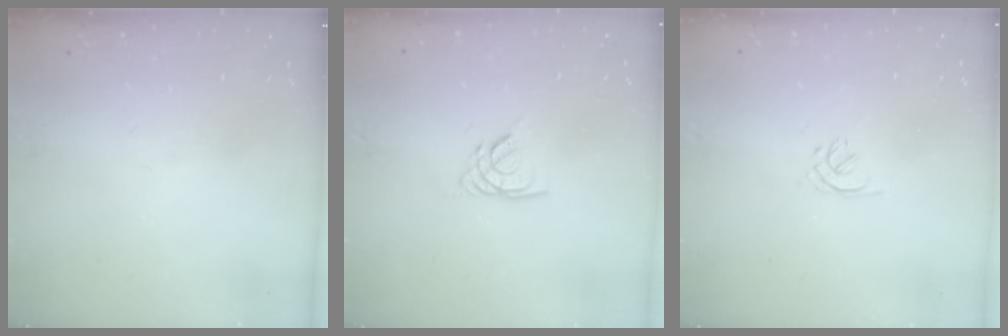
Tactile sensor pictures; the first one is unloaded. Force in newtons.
{"total": 3.8, "press": 3.7, "slide": 0.4}
{"total": 1.4, "press": 1.3, "slide": 0.5}